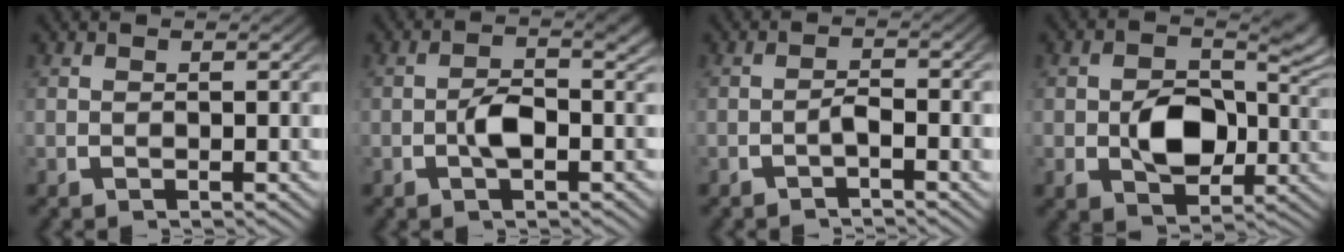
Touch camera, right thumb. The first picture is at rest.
{"total": 3.5, "force": [-0.4, 1.7, 3.0], "torque": [-0.057, -0.012, -0.003]}
{"total": 1.8, "force": [-1.2, 0.4, 1.3], "torque": [-0.028, -0.005, -0.018]}
{"total": 8.0, "force": [-0.1, 5.4, 6.0], "torque": [-0.100, -0.029, 0.012]}